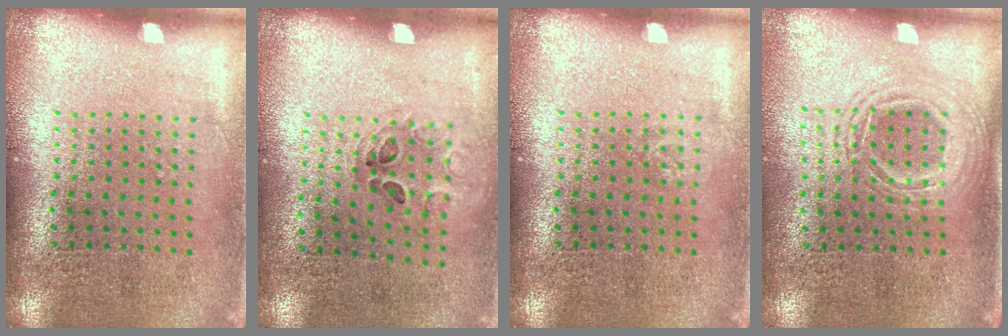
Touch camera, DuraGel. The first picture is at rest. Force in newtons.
{"total": 1.1, "press": 0.6, "slide": 0.9}
{"total": 0.7, "press": 0.7, "slide": 0.1}
{"total": 1.5, "press": 1.3, "slide": 0.8}